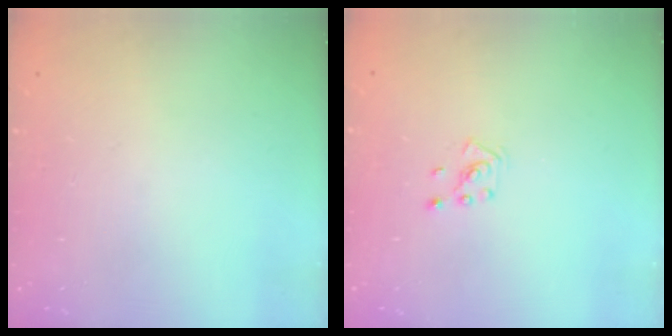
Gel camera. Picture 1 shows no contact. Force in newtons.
{"total": 2.1, "press": 2.0, "slide": 0.3}